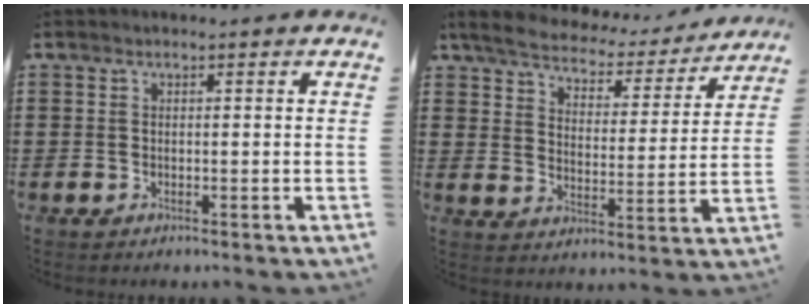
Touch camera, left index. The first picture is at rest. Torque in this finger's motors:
{"motor_torque": [2.14, 0.00, 0.73, 0.11]}